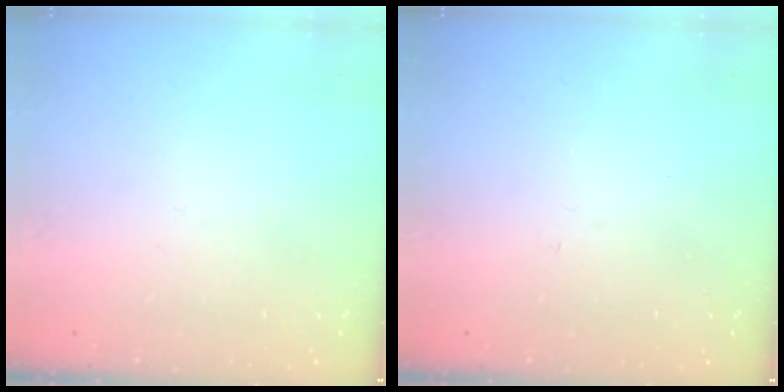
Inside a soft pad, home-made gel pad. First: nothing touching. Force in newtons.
{"total": 2.7, "press": 2.7, "slide": 0.3}